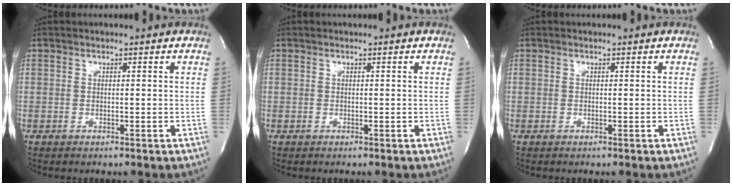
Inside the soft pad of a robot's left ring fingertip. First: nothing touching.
{"total": 0.0}
{"total": 0.0}